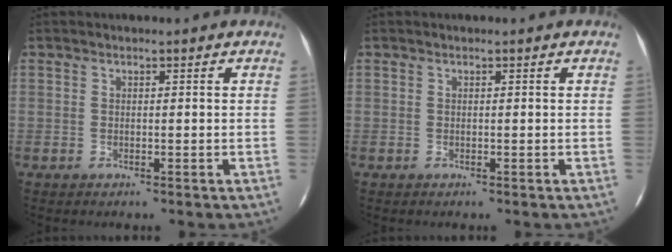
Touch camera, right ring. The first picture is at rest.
{"total": 0.0}